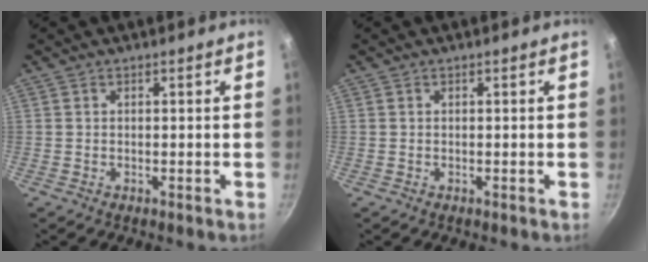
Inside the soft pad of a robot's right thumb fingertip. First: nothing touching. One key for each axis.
{"total": 0.0}